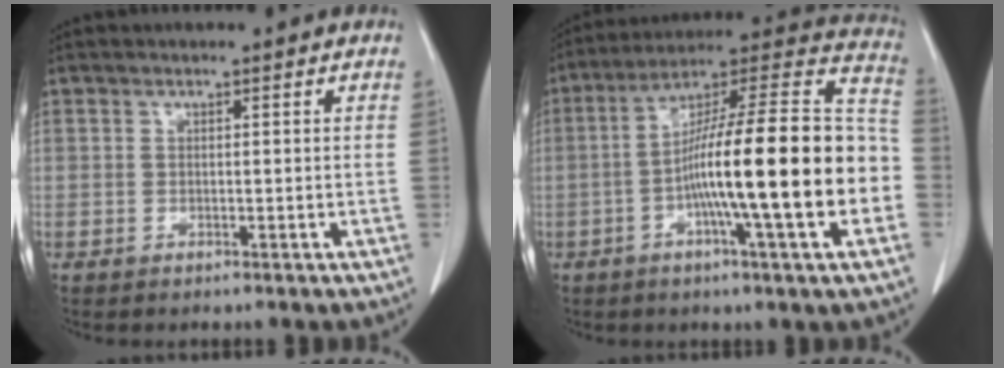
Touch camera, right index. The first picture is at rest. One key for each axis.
{"total": 23.8, "fx": -4.6, "fy": 1.5, "fz": 23.3, "tx": -0.311, "ty": 0.019, "tz": -0.078}